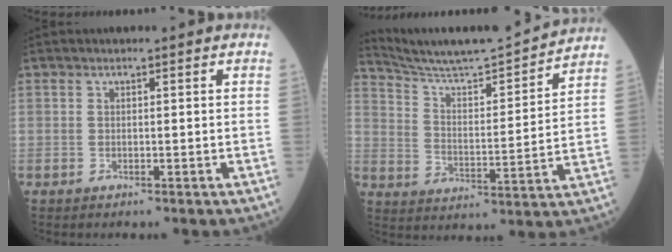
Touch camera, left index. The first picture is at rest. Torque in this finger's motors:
{"motor_torque": [-0.01, -0.29, -0.02, 0.01]}